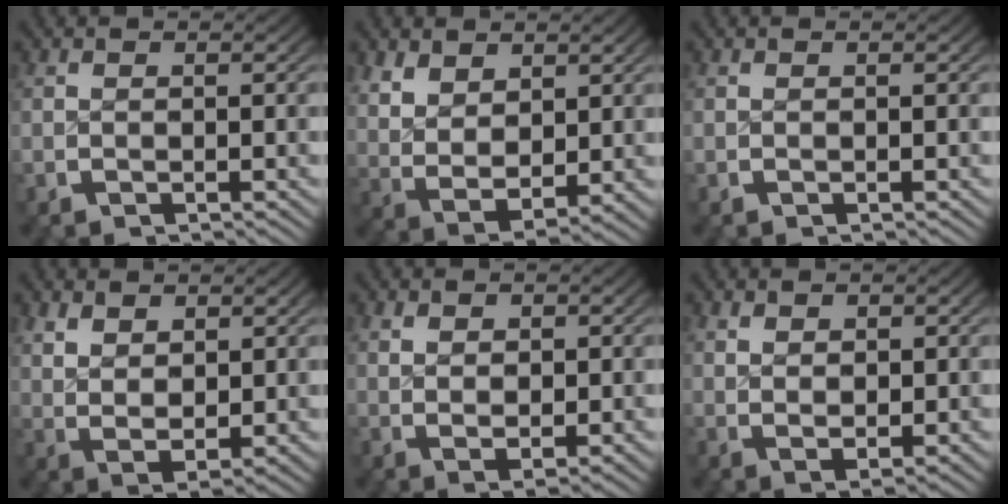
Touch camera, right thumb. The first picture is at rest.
{"total": 6.6, "force": [0.8, 4.8, 4.5], "torque": [-0.109, -0.037, 0.037]}
{"total": 0.0}
{"total": 4.6, "force": [1.1, 2.9, 3.4], "torque": [-0.069, -0.022, 0.039]}
{"total": 2.5, "force": [1.0, 1.3, 1.9], "torque": [-0.032, -0.008, 0.028]}
{"total": 2.3, "force": [1.2, 1.1, 1.7], "torque": [-0.025, -0.007, 0.032]}